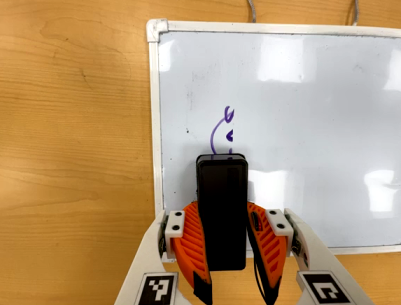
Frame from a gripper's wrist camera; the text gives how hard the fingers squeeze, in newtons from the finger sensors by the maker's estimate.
{"total": 9.2, "left": 7.9, "right": 10.4}